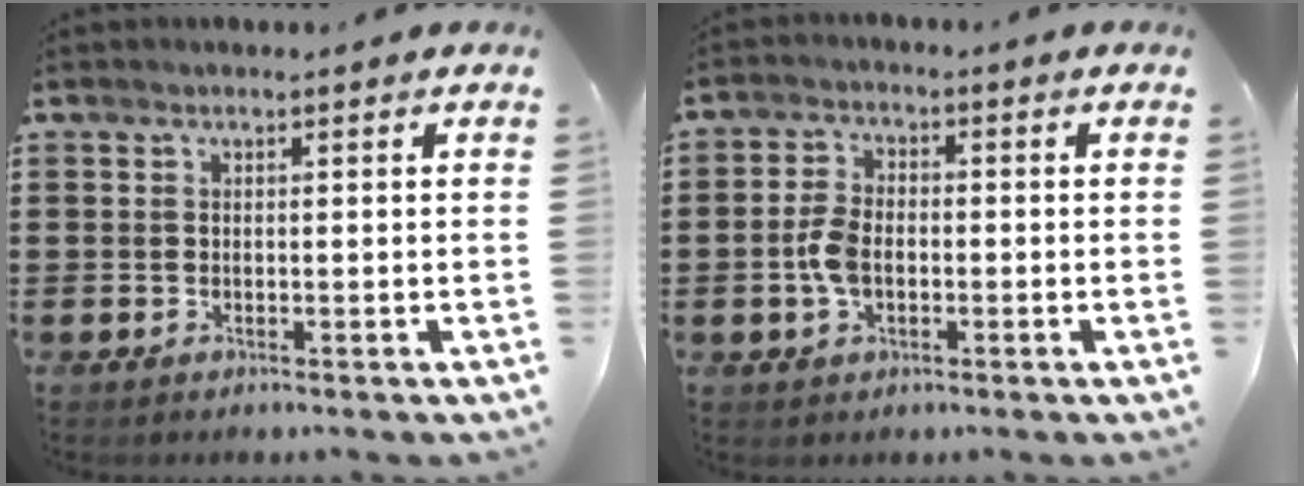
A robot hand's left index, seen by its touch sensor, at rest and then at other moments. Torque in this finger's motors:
{"motor_torque": [0.60, 0.15, 0.26, 0.07]}